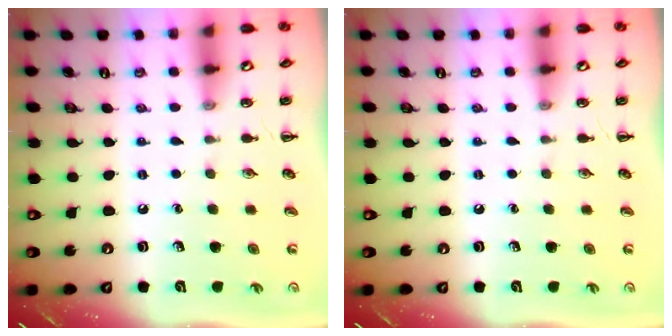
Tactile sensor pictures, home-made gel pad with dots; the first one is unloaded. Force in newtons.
{"total": 0.0}